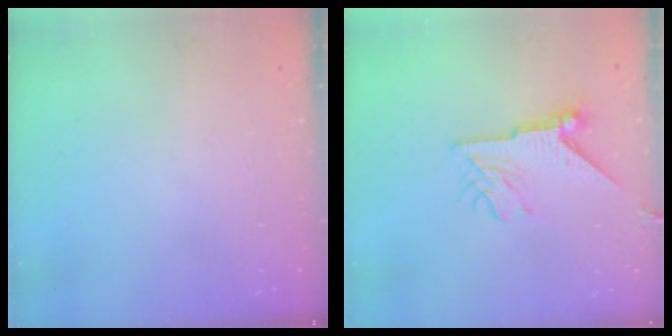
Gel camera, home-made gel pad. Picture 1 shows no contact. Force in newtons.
{"total": 8.8, "press": 8.8, "slide": 0.1}